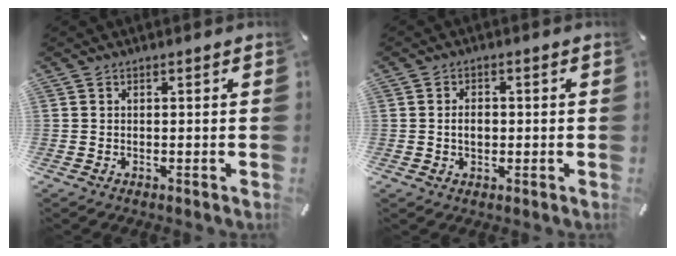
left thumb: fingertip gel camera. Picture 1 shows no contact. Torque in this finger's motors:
{"motor_torque": [0.57, 0.50, 0.32, 0.00, 0.03]}